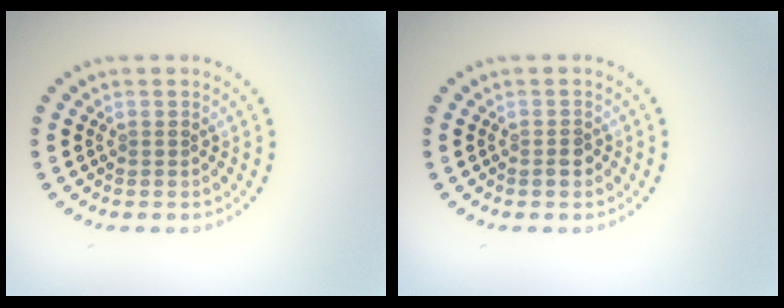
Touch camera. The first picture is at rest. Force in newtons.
{"total": 1.2, "press": 1.1, "slide": 0.4}